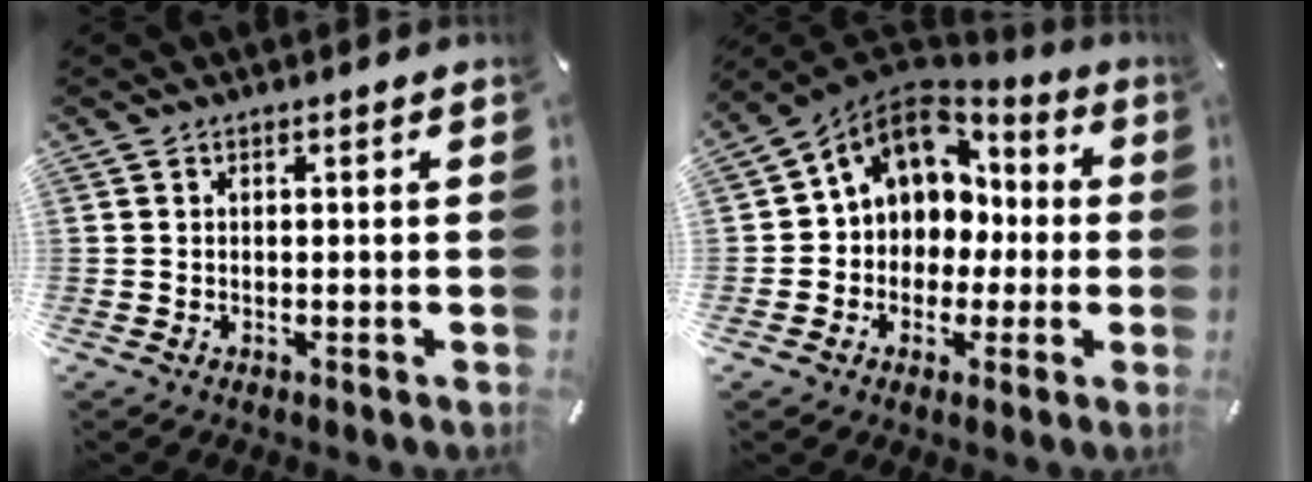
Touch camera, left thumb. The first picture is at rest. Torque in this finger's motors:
{"motor_torque": [1.89, 3.12, 0.55, -0.06, 0.20]}